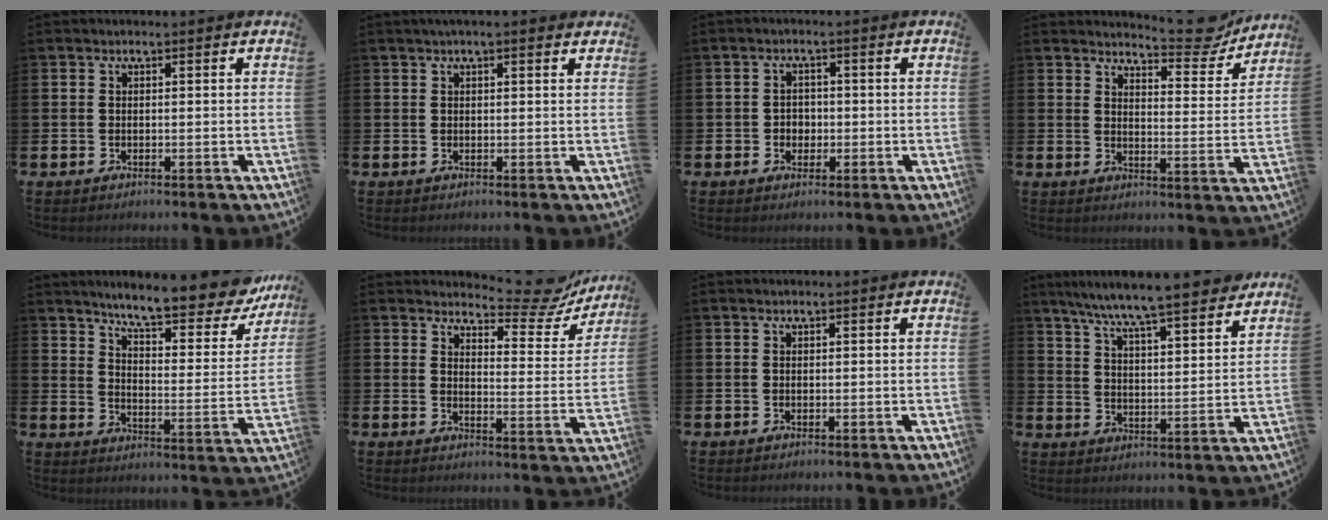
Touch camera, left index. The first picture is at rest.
{"total": 1.4, "force": [1.1, 0.1, 0.8], "torque": [-0.004, -0.001, 0.018]}
{"total": 2.2, "force": [-0.3, 2.1, 0.6], "torque": [-0.005, 0.004, -0.012]}
{"total": 7.0, "force": [6.6, 1.2, 1.8], "torque": [-0.025, -0.045, 0.113]}
{"total": 9.6, "force": [8.6, 1.5, 3.9], "torque": [-0.089, -0.063, 0.141]}
{"total": 7.3, "force": [6.7, 1.8, 2.1], "torque": [-0.029, -0.053, 0.113]}
{"total": 0.0}
{"total": 8.5, "force": [8.0, 0.0, 2.9], "torque": [-0.085, -0.052, 0.141]}